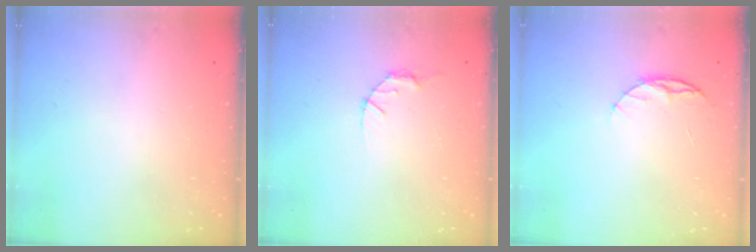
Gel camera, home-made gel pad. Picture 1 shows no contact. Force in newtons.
{"total": 2.8, "press": 2.8, "slide": 0.4}
{"total": 5.2, "press": 5.1, "slide": 0.6}